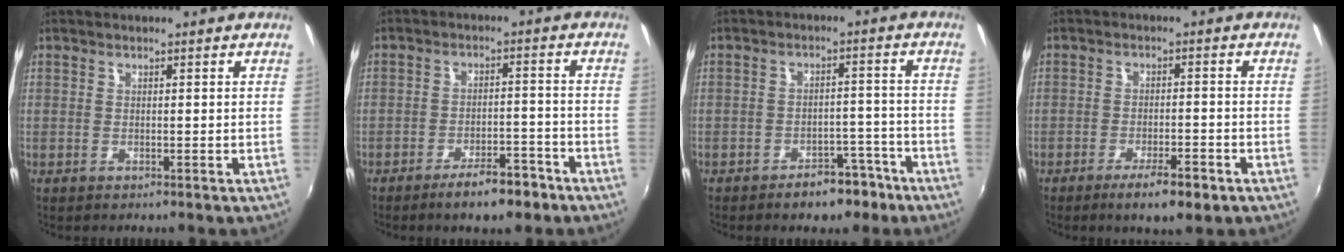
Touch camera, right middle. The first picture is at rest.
{"total": 7.3, "force": [-5.3, 2.3, 4.5], "torque": [-0.082, 0.006, -0.072]}
{"total": 7.0, "force": [-5.3, 3.6, 3.0], "torque": [-0.056, 0.024, -0.057]}
{"total": 6.4, "force": [-4.1, 1.3, 4.8], "torque": [-0.095, -0.011, -0.061]}